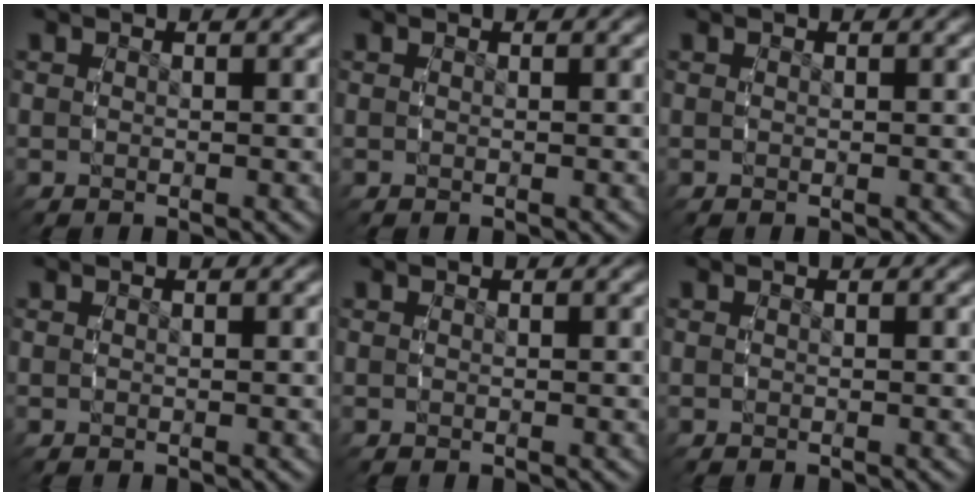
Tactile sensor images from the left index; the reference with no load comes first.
{"total": 0.0}
{"total": 0.0}
{"total": 0.0}
{"total": 0.0}
{"total": 0.0}